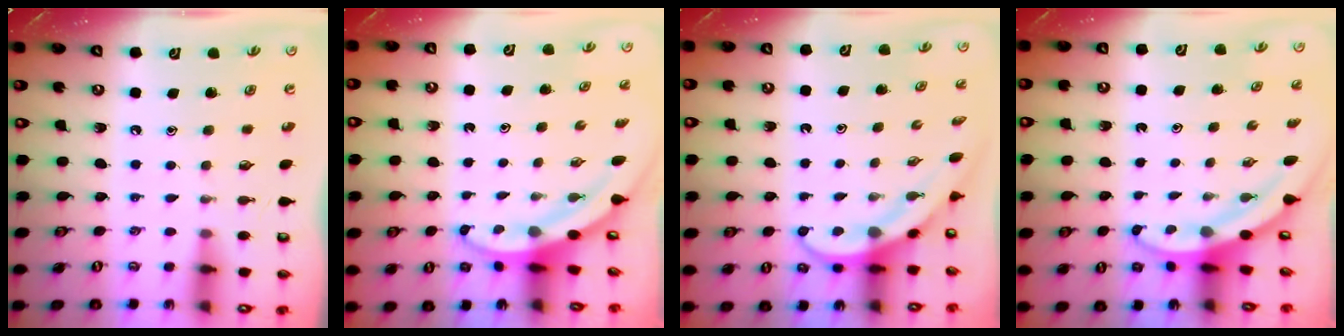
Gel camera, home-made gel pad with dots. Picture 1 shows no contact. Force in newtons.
{"total": 3.6, "press": 3.6, "slide": 0.2}
{"total": 3.7, "press": 3.7, "slide": 0.8}
{"total": 3.6, "press": 3.6, "slide": 0.2}